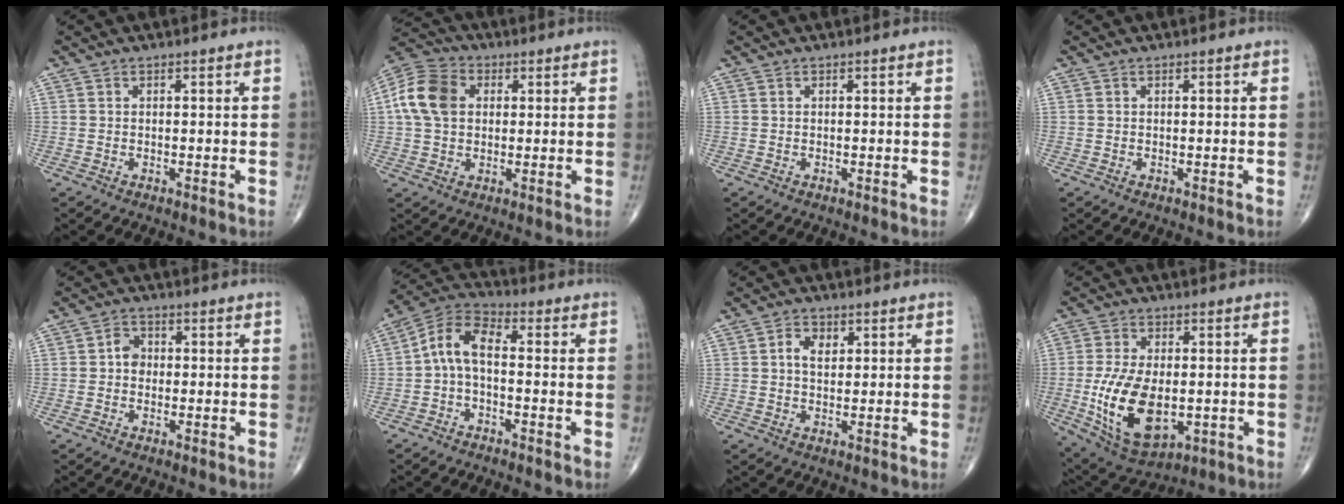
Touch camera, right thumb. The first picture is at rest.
{"total": 10.8, "force": [1.8, 8.0, 7.1], "torque": [-0.133, 0.018, 0.025]}
{"total": 0.0}
{"total": 0.0}
{"total": 2.9, "force": [-0.1, 2.4, 1.6], "torque": [-0.012, 0.008, -0.011]}
{"total": 7.6, "force": [-0.8, 4.0, 6.5], "torque": [-0.115, 0.032, -0.032]}
{"total": 3.7, "force": [1.0, 2.6, 2.5], "torque": [-0.030, 0.000, 0.013]}
{"total": 16.0, "force": [-2.5, 8.8, 13.1], "torque": [-0.235, -0.009, -0.025]}